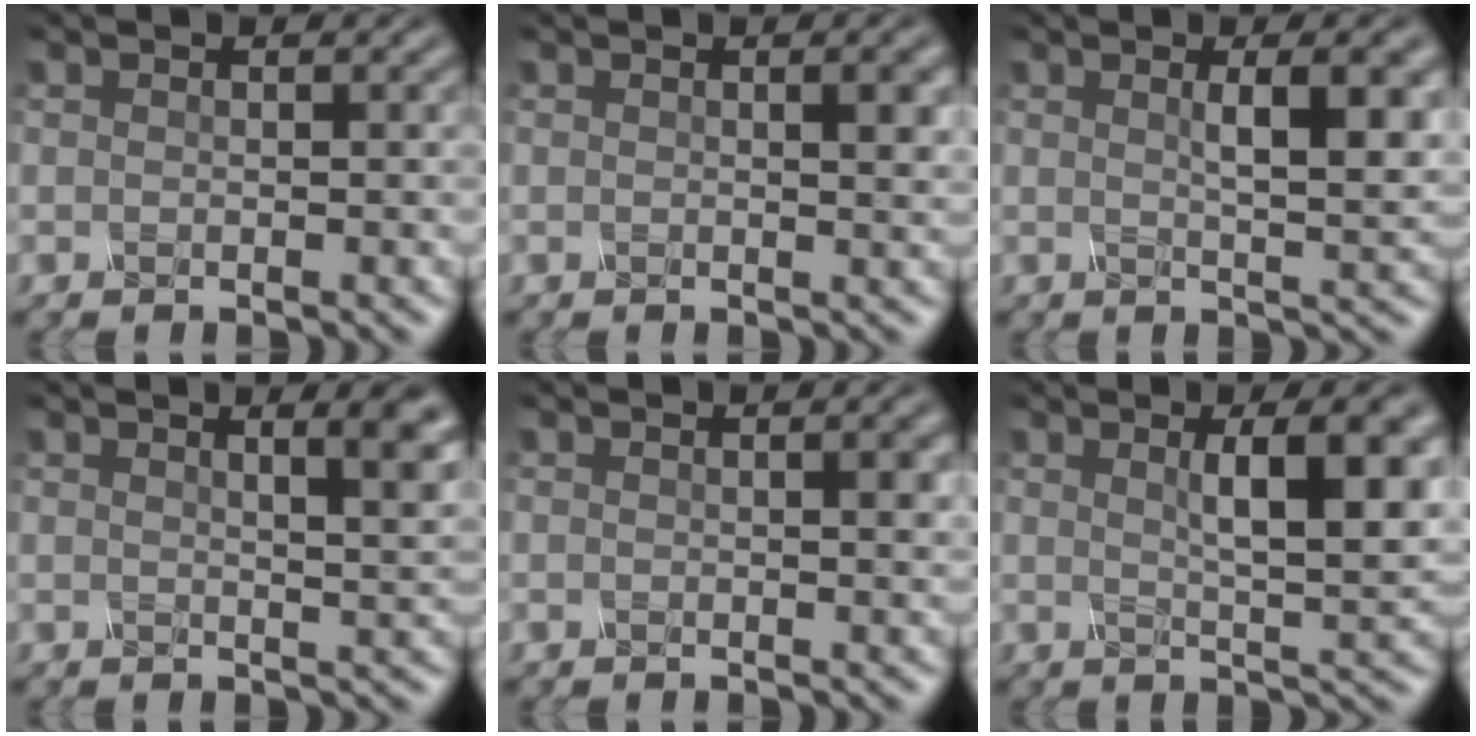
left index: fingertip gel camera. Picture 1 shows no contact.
{"total": 2.2, "force": [0.3, 0.5, 2.1], "torque": [-0.019, 0.011, 0.010]}
{"total": 4.8, "force": [1.0, 0.9, 4.6], "torque": [-0.057, 0.010, 0.027]}
{"total": 6.6, "force": [2.9, 2.3, 5.4], "torque": [-0.021, 0.045, 0.022]}
{"total": 1.7, "force": [0.1, 0.3, 1.7], "torque": [-0.017, 0.010, 0.008]}
{"total": 7.0, "force": [1.7, 1.3, 6.6], "torque": [-0.076, 0.015, 0.039]}